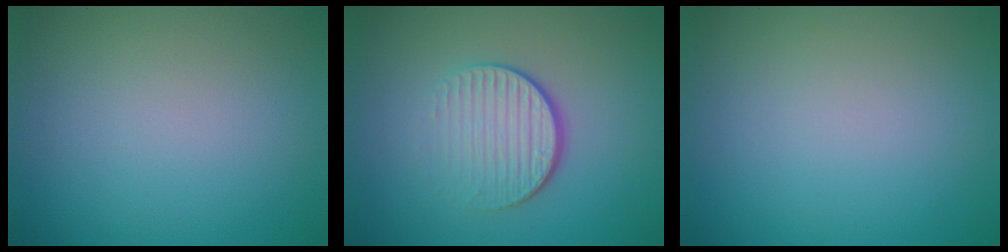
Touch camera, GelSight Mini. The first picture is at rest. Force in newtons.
{"total": 4.2, "press": 2.6, "slide": 3.3}
{"total": 0.0}